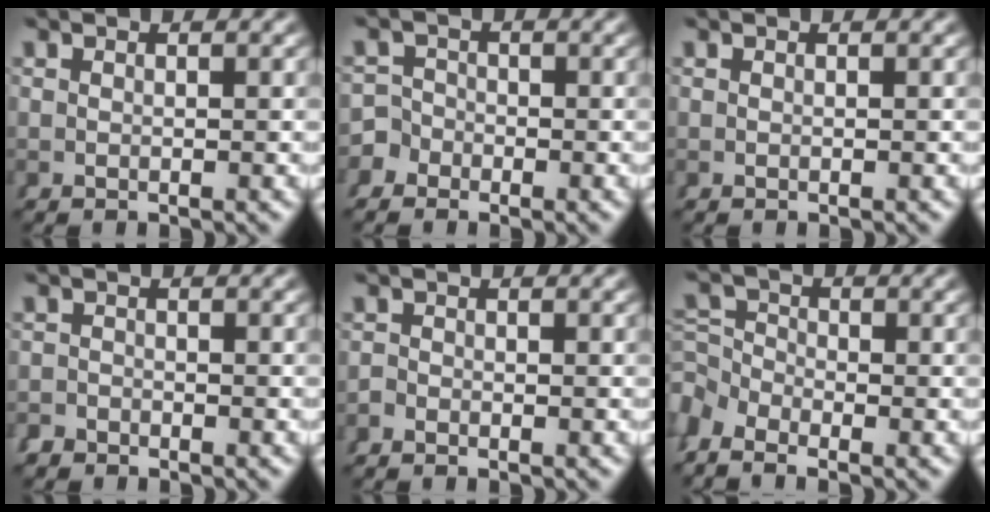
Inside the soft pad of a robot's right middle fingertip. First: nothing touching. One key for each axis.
{"total": 2.9, "fx": -1.8, "fy": 2.3, "fz": 0.0, "tx": 0.006, "ty": -0.012, "tz": -0.033}
{"total": 0.0}
{"total": 1.7, "fx": -1.7, "fy": 0.3, "fz": -0.4, "tx": 0.018, "ty": -0.014, "tz": -0.026}
{"total": 1.0, "fx": -1.0, "fy": -0.1, "fz": -0.2, "tx": 0.007, "ty": -0.008, "tz": -0.015}
{"total": 3.6, "fx": -1.7, "fy": 2.9, "fz": 1.1, "tx": -0.024, "ty": -0.024, "tz": -0.028}